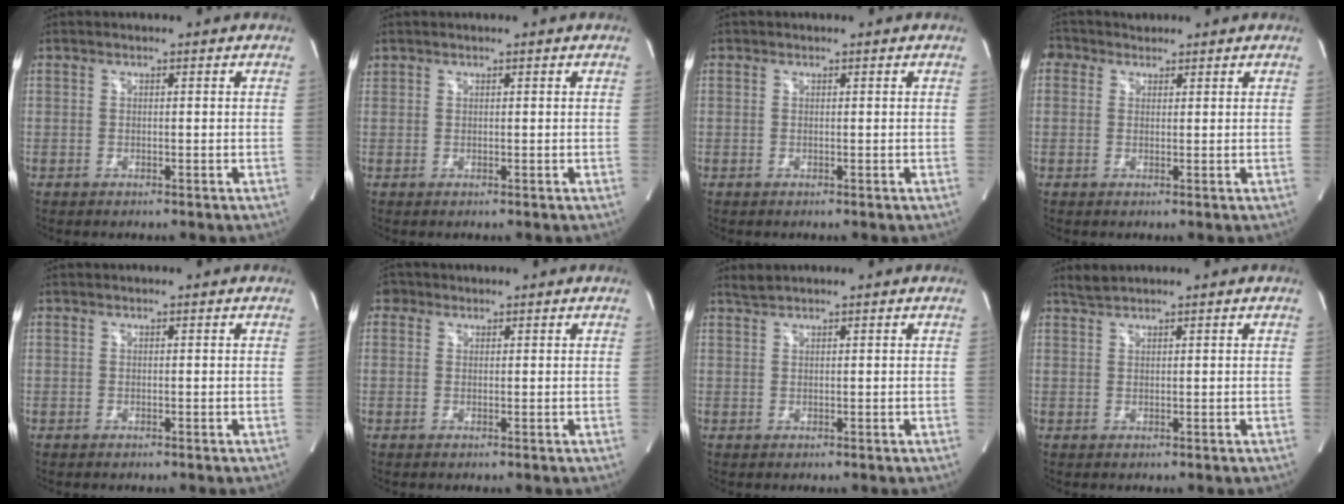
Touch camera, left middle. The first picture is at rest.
{"total": 0.5, "force": [0.4, 0.2, 0.0], "torque": [-0.005, 0.010, 0.010]}
{"total": 0.0}
{"total": 3.1, "force": [1.9, 2.4, 0.3], "torque": [-0.010, 0.025, 0.032]}
{"total": 0.0}
{"total": 1.9, "force": [1.0, 1.6, 0.3], "torque": [0.000, 0.008, 0.012]}
{"total": 1.2, "force": [1.2, -0.2, 0.2], "torque": [-0.009, 0.006, 0.029]}
{"total": 1.5, "force": [1.5, -0.2, 0.2], "torque": [-0.008, 0.007, 0.035]}